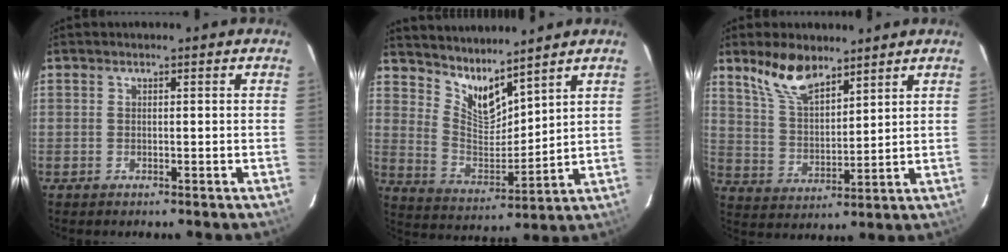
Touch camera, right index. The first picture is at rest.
{"total": 9.9, "force": [8.5, 2.3, 4.7], "torque": [-0.088, -0.012, 0.164]}
{"total": 9.7, "force": [7.3, 3.8, 5.3], "torque": [-0.100, 0.010, 0.148]}